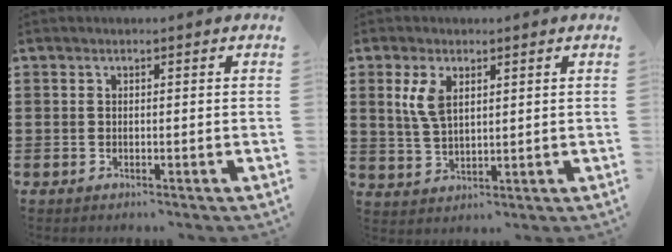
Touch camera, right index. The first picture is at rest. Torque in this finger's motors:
{"motor_torque": [0.57, -0.12, 0.27, 0.10]}